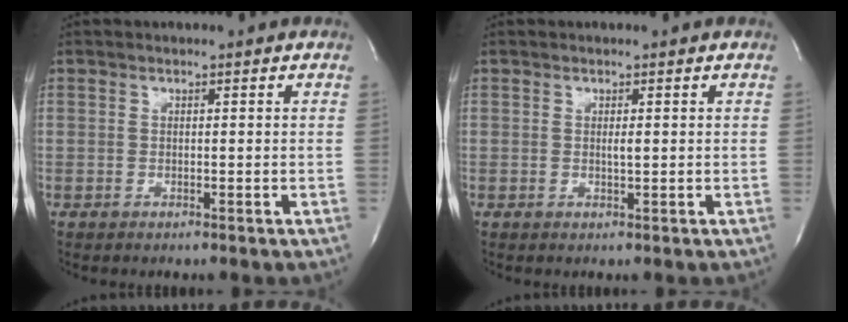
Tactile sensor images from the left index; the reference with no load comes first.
{"total": 0.8, "force": [0.1, 0.1, 0.8], "torque": [-0.021, -0.003, 0.003]}